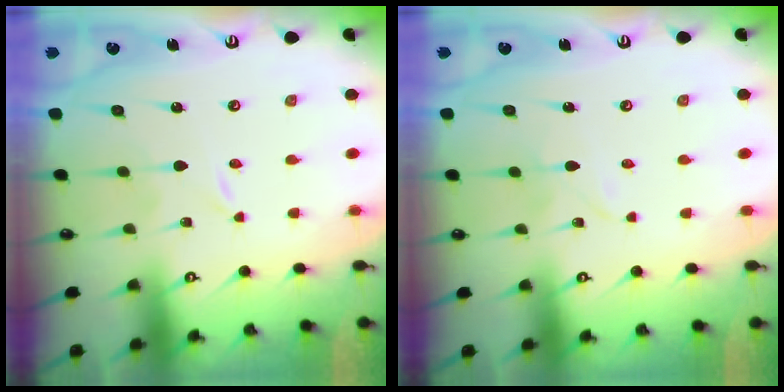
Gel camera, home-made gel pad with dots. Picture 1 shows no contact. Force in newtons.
{"total": 2.1, "press": 2.1, "slide": 0.2}